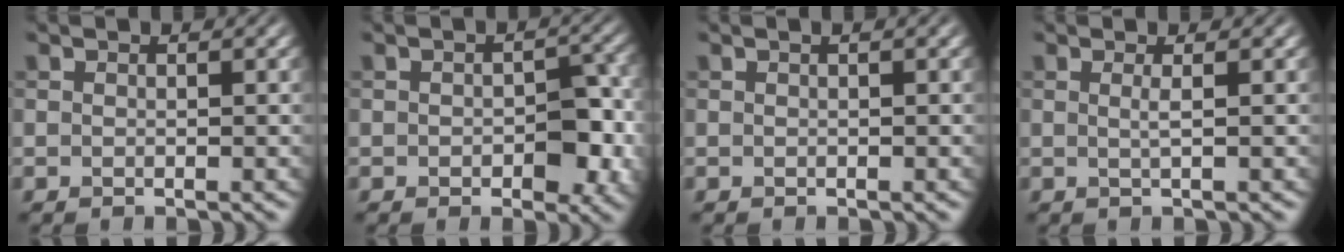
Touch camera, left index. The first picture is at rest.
{"total": 4.7, "force": [-0.8, 2.9, 3.6], "torque": [-0.038, -0.005, -0.012]}
{"total": 0.8, "force": [0.3, 0.2, 0.7], "torque": [-0.010, 0.010, 0.002]}
{"total": 1.3, "force": [0.2, 0.4, 1.3], "torque": [-0.018, 0.002, -0.004]}